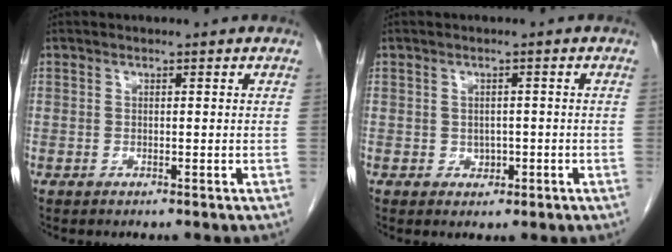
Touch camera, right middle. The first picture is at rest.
{"total": 1.7, "force": [-0.5, 1.4, 0.9], "torque": [-0.013, 0.004, -0.001]}